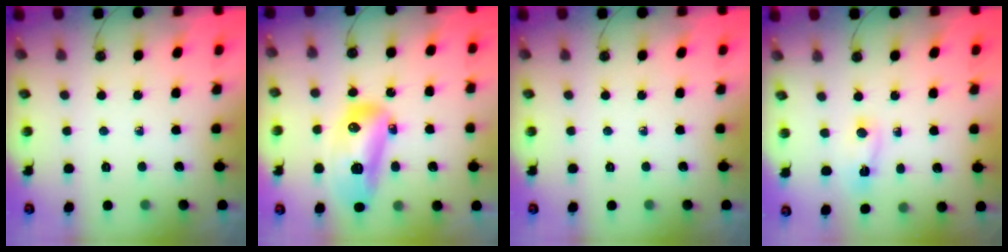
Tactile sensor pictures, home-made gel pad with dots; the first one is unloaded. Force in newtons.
{"total": 16.2, "press": 16.1, "slide": 2.2}
{"total": 0.0}
{"total": 2.4, "press": 2.3, "slide": 0.4}